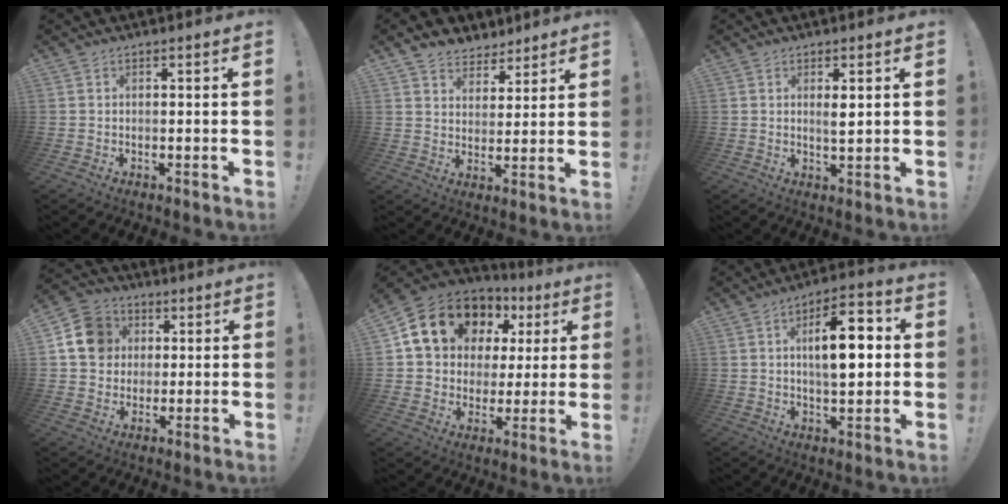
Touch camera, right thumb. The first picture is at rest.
{"total": 6.2, "force": [4.5, 4.2, 0.8], "torque": [-0.015, -0.034, 0.089]}
{"total": 3.0, "force": [1.0, 0.8, 2.7], "torque": [-0.035, -0.012, 0.012]}
{"total": 13.0, "force": [2.9, 11.5, 5.3], "torque": [-0.062, 0.002, 0.063]}
{"total": 16.5, "force": [8.8, 12.0, 7.1], "torque": [-0.116, -0.043, 0.181]}
{"total": 13.5, "force": [1.7, 6.1, 11.9], "torque": [-0.174, 0.001, 0.023]}